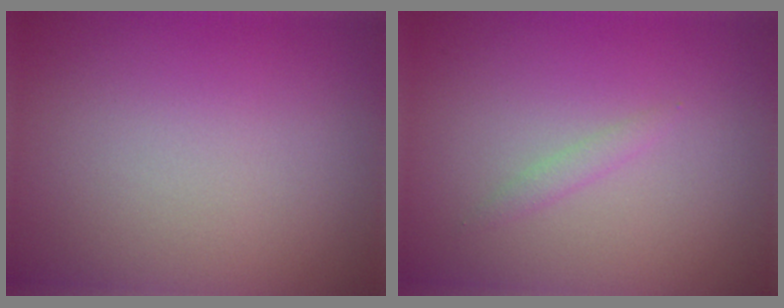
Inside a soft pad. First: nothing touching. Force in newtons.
{"total": 0.7, "press": 0.7, "slide": 0.1}